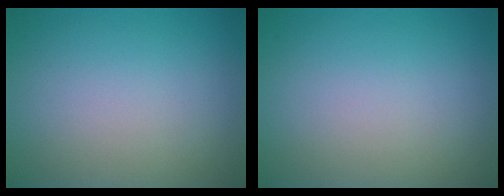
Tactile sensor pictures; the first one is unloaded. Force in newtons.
{"total": 0.0}